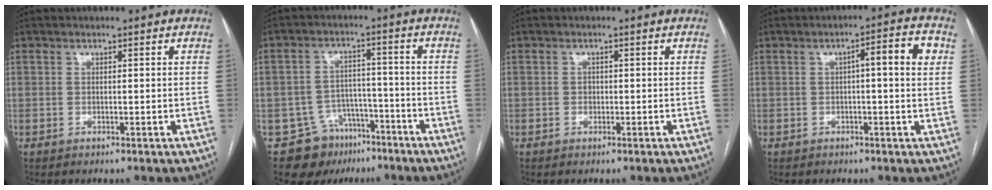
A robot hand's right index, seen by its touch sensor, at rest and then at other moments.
{"total": 9.8, "force": [-6.4, 7.1, 2.0], "torque": [-0.029, 0.031, -0.093]}
{"total": 0.8, "force": [-0.2, 0.7, 0.4], "torque": [-0.005, 0.003, -0.003]}
{"total": 5.7, "force": [1.0, 0.6, 5.6], "torque": [-0.078, 0.019, 0.009]}